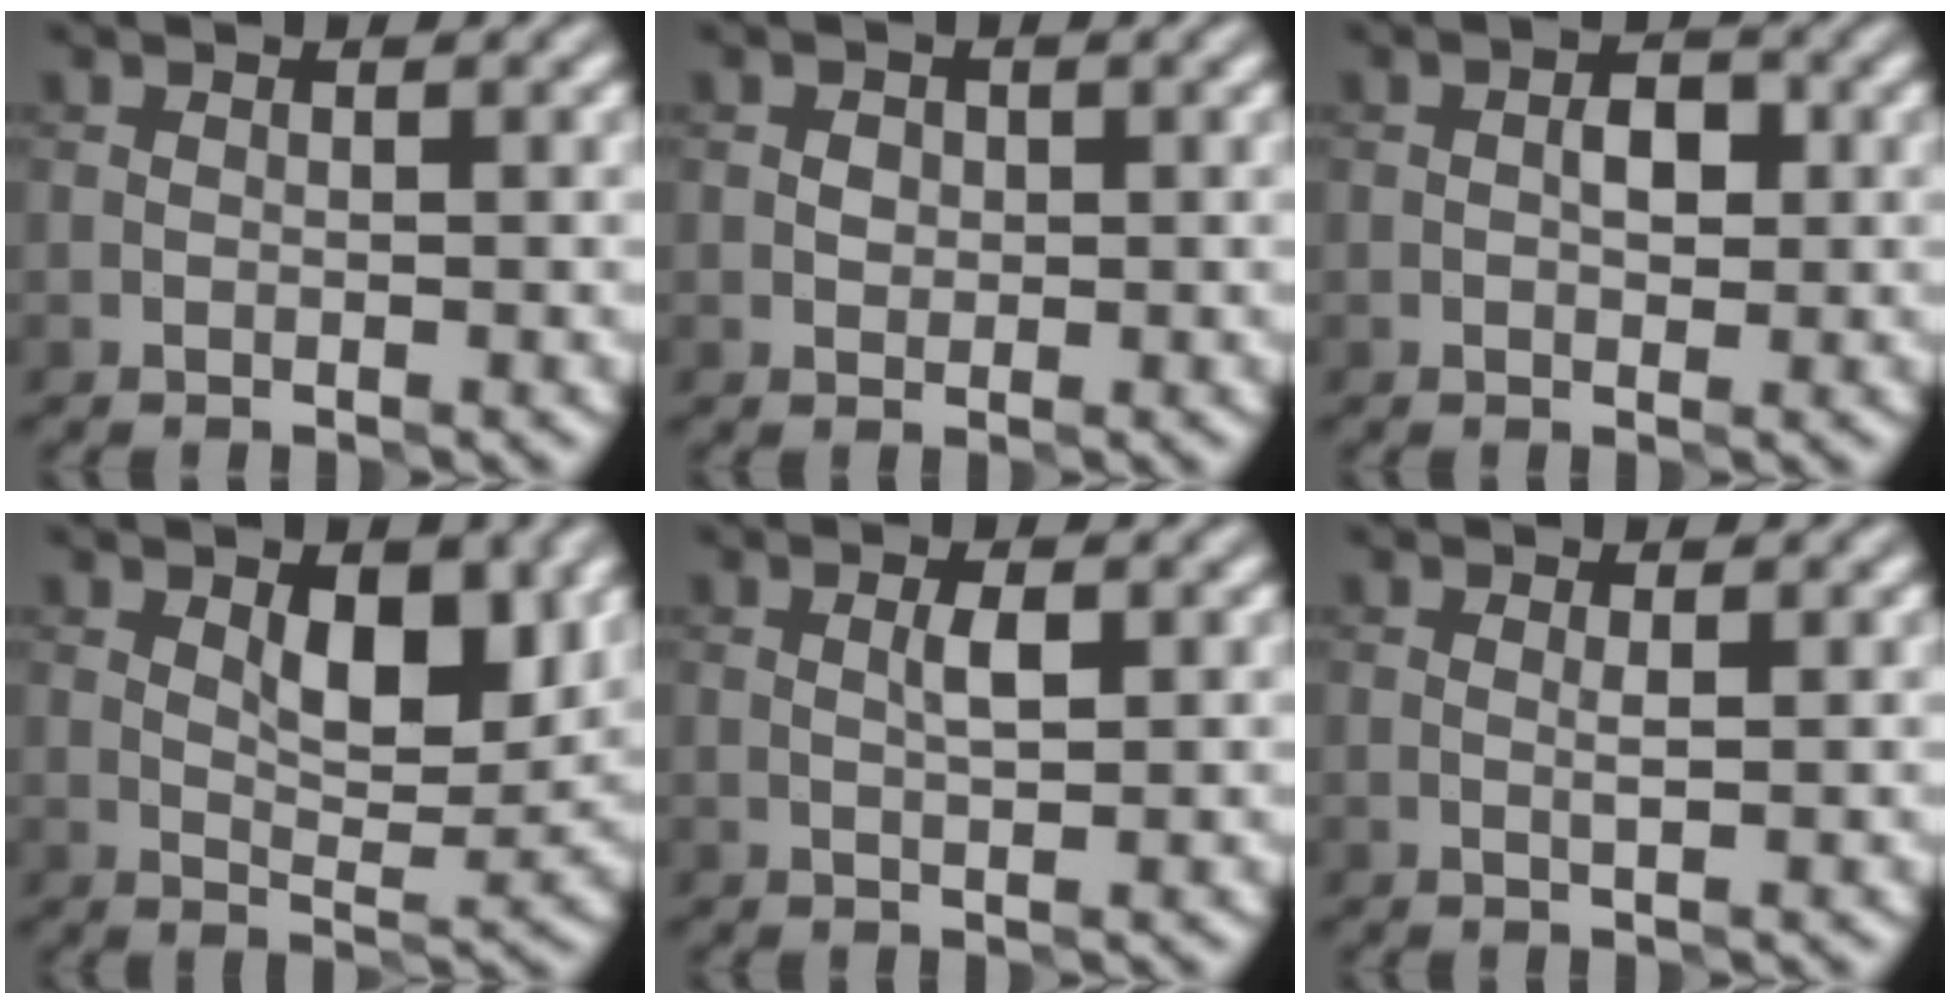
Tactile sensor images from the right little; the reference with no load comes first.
{"total": 1.1, "force": [0.2, 1.0, 0.5], "torque": [-0.007, 0.005, 0.002]}
{"total": 1.9, "force": [0.1, 1.0, 1.6], "torque": [-0.024, 0.007, 0.002]}
{"total": 4.9, "force": [1.6, 2.1, 4.1], "torque": [-0.063, -0.001, 0.031]}
{"total": 1.4, "force": [0.5, 0.1, 1.3], "torque": [-0.023, 0.006, 0.012]}
{"total": 0.8, "force": [0.4, -0.1, 0.6], "torque": [-0.010, 0.001, 0.009]}